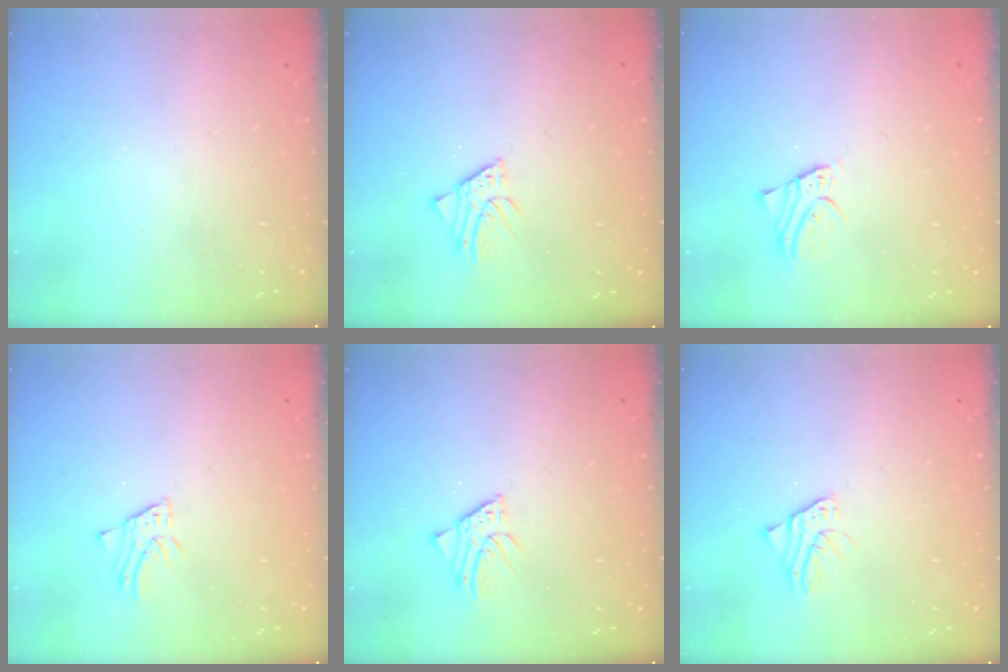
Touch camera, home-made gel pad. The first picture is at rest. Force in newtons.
{"total": 1.4, "press": 1.4, "slide": 0.1}
{"total": 2.6, "press": 2.6, "slide": 0.1}
{"total": 2.1, "press": 2.1, "slide": 0.1}
{"total": 1.4, "press": 1.4, "slide": 0.1}
{"total": 2.7, "press": 2.6, "slide": 0.3}